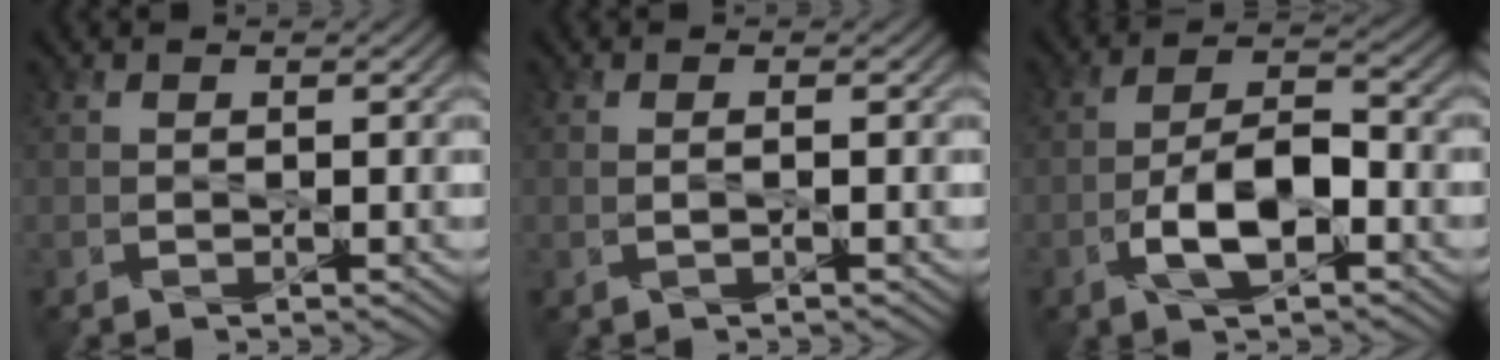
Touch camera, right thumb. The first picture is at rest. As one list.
[{"total": 0.9, "force": [-0.1, -0.2, 0.8], "torque": [-0.016, 0.000, 0.002]}, {"total": 6.9, "force": [-2.9, 2.5, 5.8], "torque": [-0.101, 0.015, -0.056]}]